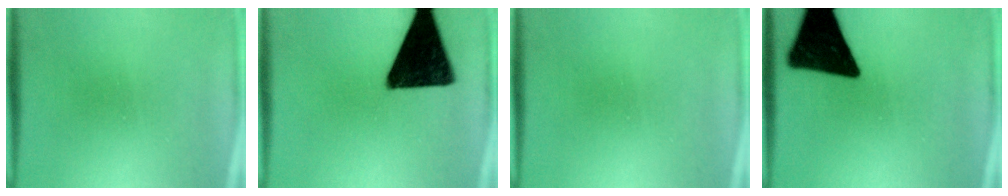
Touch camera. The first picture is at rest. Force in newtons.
{"total": 18.4}
{"total": 0.0}
{"total": 17.7}